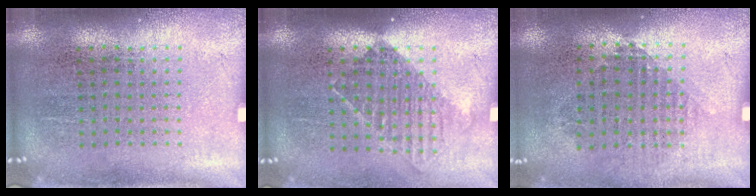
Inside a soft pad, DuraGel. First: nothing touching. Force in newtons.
{"total": 1.2, "press": 1.0, "slide": 0.7}
{"total": 0.9, "press": 0.8, "slide": 0.4}